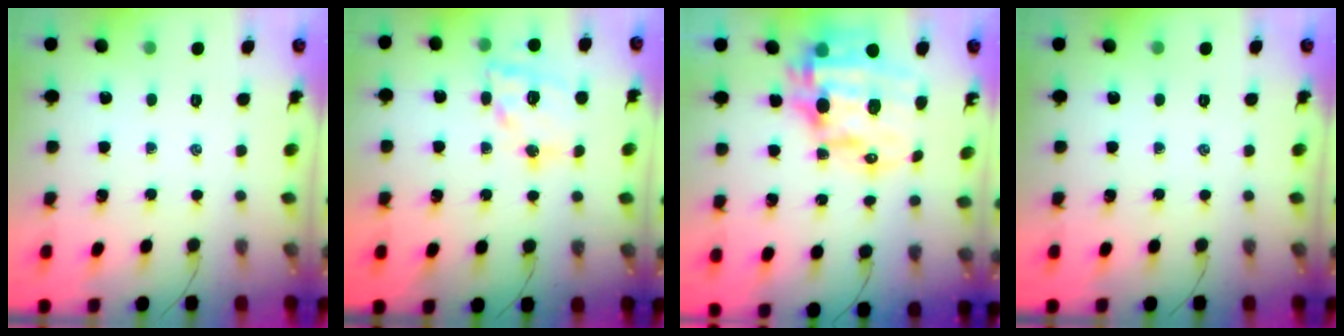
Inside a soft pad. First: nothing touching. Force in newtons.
{"total": 15.5, "press": 15.2, "slide": 3.0}
{"total": 19.3, "press": 18.8, "slide": 4.2}
{"total": 0.0}